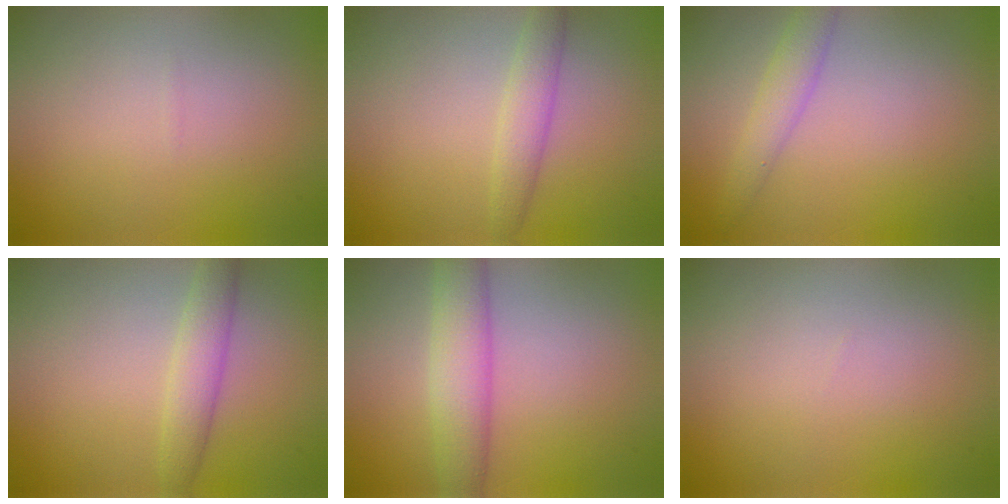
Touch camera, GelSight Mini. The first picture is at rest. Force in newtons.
{"total": 2.2, "press": 2.2, "slide": 0.1}
{"total": 2.4, "press": 2.4, "slide": 0.1}
{"total": 2.7, "press": 2.7, "slide": 0.2}
{"total": 4.4, "press": 4.4, "slide": 0.1}
{"total": 0.0}